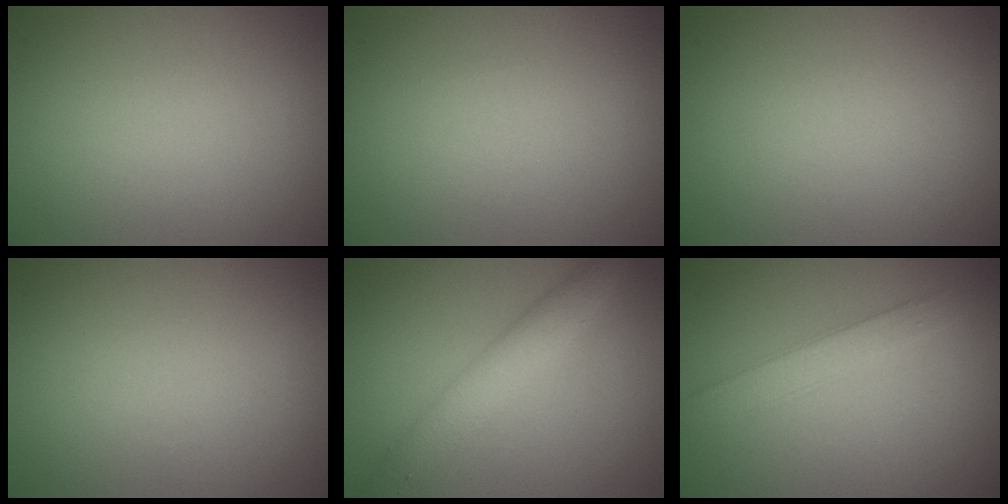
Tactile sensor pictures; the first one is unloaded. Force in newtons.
{"total": 0.0}
{"total": 0.0}
{"total": 0.0}
{"total": 3.7, "press": 3.7, "slide": 0.1}
{"total": 2.5, "press": 2.5, "slide": 0.2}